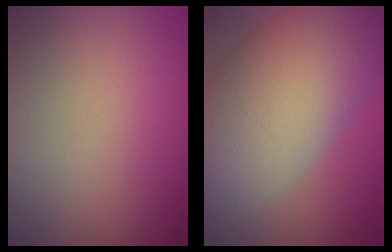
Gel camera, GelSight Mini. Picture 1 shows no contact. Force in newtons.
{"total": 12.2, "press": 12.2, "slide": 0.9}